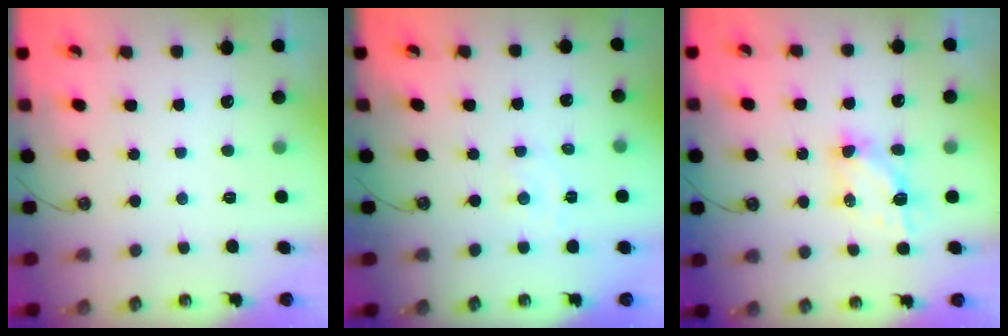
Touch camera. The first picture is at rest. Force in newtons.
{"total": 4.4, "press": 4.3, "slide": 0.5}
{"total": 5.9, "press": 5.9, "slide": 0.1}